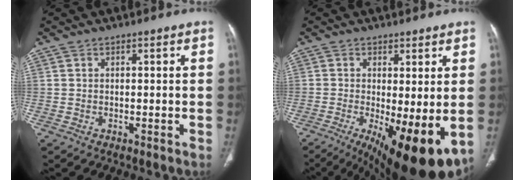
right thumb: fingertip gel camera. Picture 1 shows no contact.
{"total": 14.9, "force": [-3.7, 4.8, 13.6], "torque": [-0.182, -0.025, -0.036]}